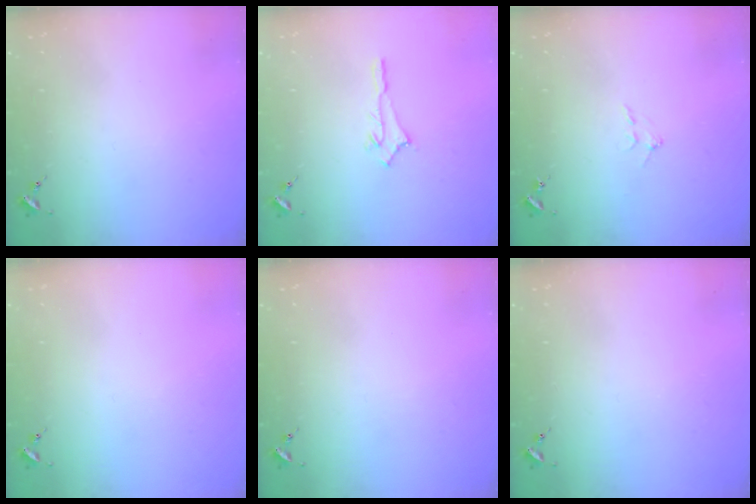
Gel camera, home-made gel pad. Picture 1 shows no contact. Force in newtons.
{"total": 2.9, "press": 2.9, "slide": 0.2}
{"total": 5.0, "press": 5.0, "slide": 0.9}
{"total": 0.0}
{"total": 0.0}
{"total": 0.0}